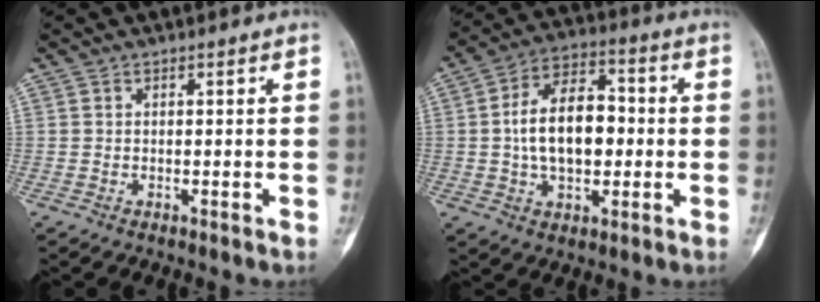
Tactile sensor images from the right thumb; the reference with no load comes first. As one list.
[{"total": 14.1, "force": [-0.1, 8.3, 11.3], "torque": [-0.170, 0.024, -0.006]}]